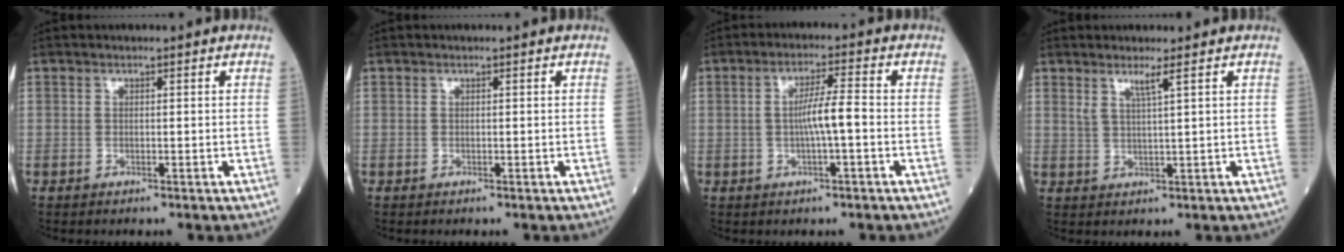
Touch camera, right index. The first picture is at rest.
{"total": 0.0}
{"total": 5.0, "force": [-0.6, 0.1, 4.9], "torque": [-0.091, 0.006, -0.011]}
{"total": 2.6, "force": [1.7, -0.5, 2.0], "torque": [-0.041, -0.009, 0.034]}